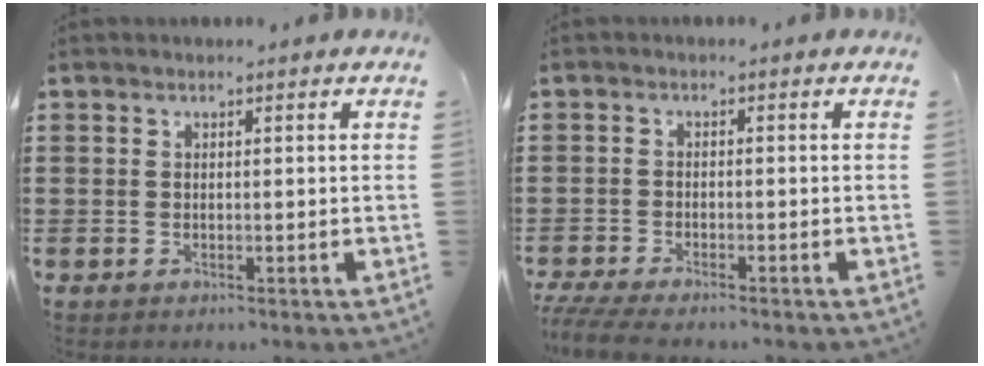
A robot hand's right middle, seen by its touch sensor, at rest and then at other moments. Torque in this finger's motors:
{"motor_torque": [1.18, -0.07, 0.41, 0.20]}